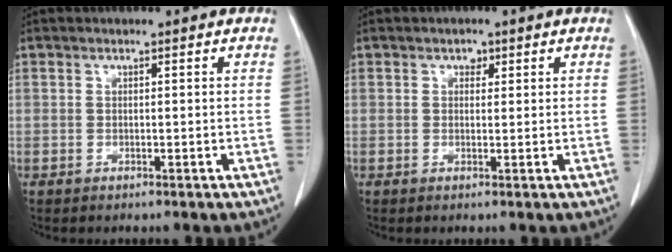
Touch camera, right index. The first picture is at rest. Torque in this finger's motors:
{"motor_torque": [0.00, 0.00, 0.00, 0.00]}